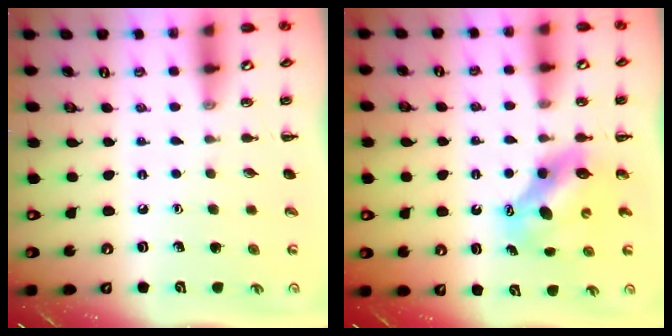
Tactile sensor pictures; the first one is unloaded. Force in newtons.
{"total": 7.1, "press": 7.0, "slide": 1.2}